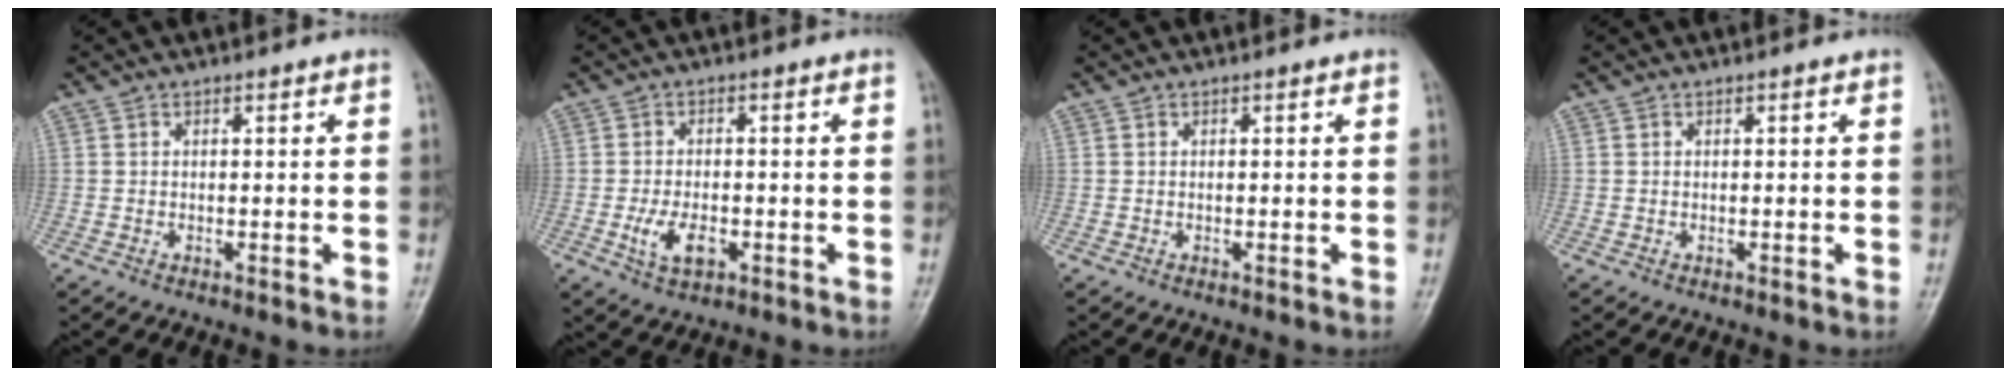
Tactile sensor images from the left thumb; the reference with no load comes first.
{"total": 5.4, "force": [-1.7, 3.1, 4.1], "torque": [-0.078, 0.003, -0.028]}
{"total": 0.0}
{"total": 0.0}